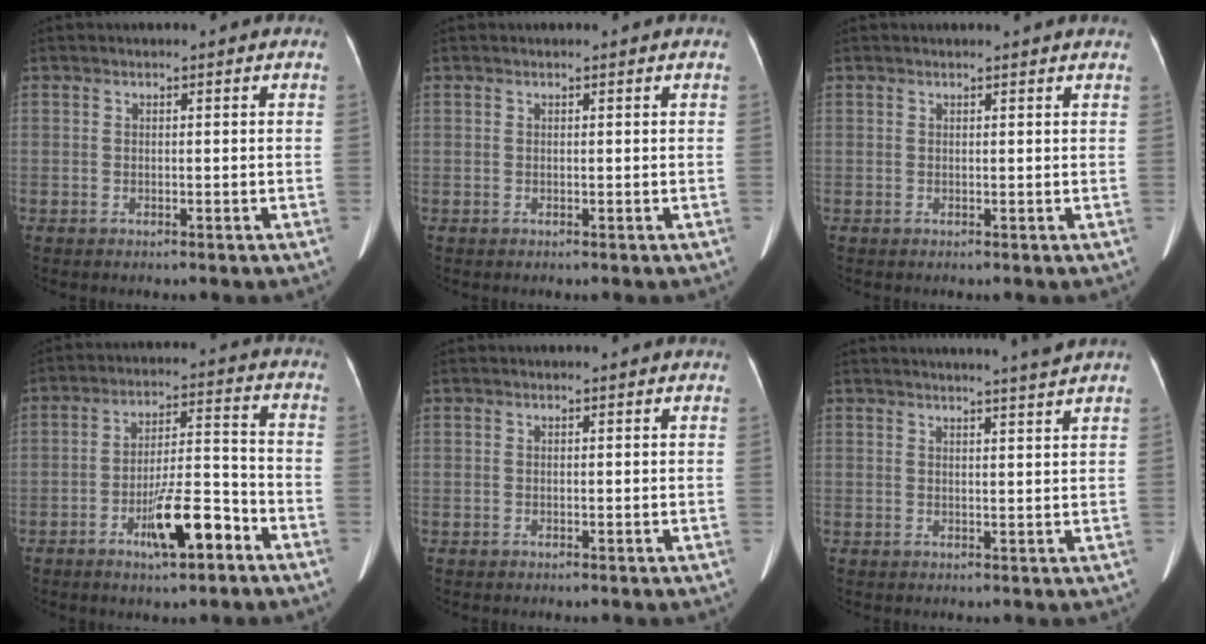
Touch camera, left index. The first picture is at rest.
{"total": 0.0}
{"total": 2.4, "force": [2.3, -0.2, 0.6], "torque": [-0.012, 0.005, 0.019]}
{"total": 9.7, "force": [-5.2, 2.0, 7.9], "torque": [-0.140, 0.007, -0.084]}
{"total": 1.0, "force": [0.9, -0.1, 0.2], "torque": [-0.009, 0.003, 0.010]}
{"total": 5.6, "force": [5.0, -1.6, 1.9], "torque": [-0.028, -0.007, 0.058]}